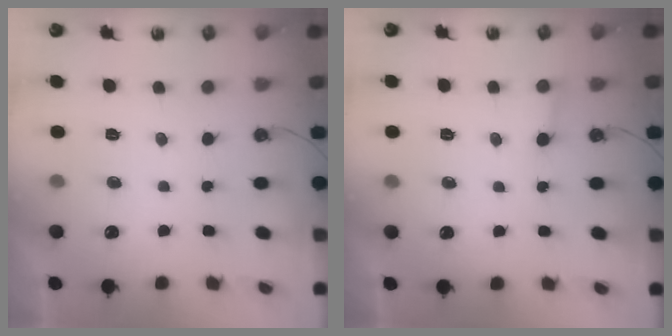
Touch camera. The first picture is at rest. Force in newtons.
{"total": 3.9, "press": 3.9, "slide": 0.4}